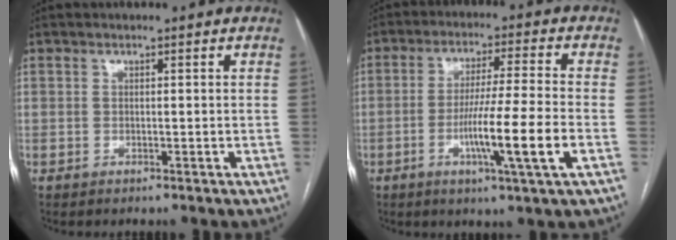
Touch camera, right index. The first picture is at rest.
{"total": 11.3, "force": [-3.4, -1.1, 10.8], "torque": [-0.195, -0.012, -0.061]}